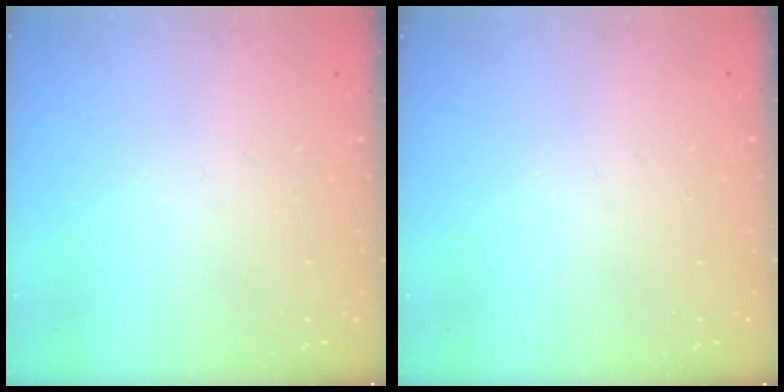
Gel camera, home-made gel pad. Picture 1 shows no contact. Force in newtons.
{"total": 0.0}